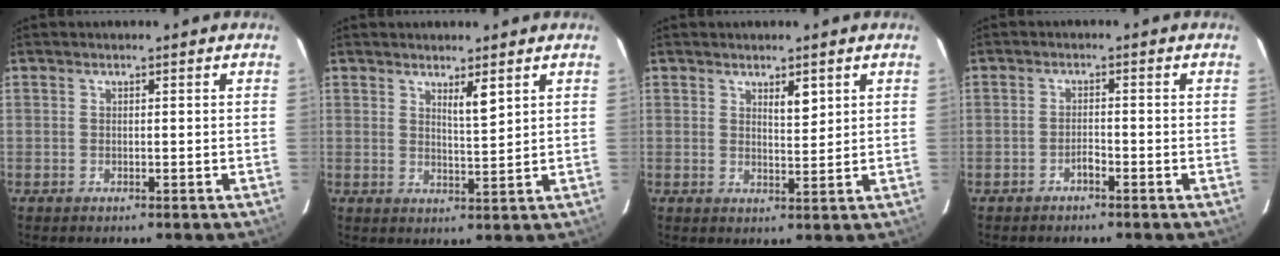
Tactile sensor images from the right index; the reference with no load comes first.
{"total": 2.9, "force": [1.9, 0.1, 2.2], "torque": [-0.042, -0.010, 0.035]}
{"total": 2.7, "force": [1.5, 0.7, 2.1], "torque": [-0.037, -0.003, 0.029]}
{"total": 1.3, "force": [-1.0, 0.3, 0.8], "torque": [-0.014, 0.003, -0.017]}